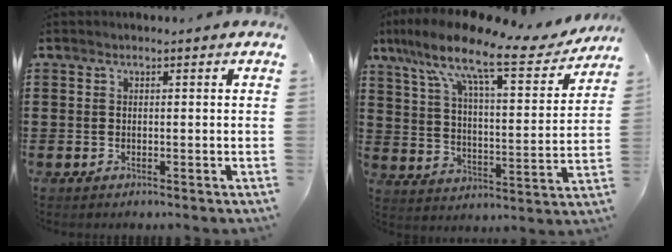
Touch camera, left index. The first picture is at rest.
{"total": 13.2, "force": [9.7, 2.3, 8.6], "torque": [-0.183, -0.055, 0.157]}